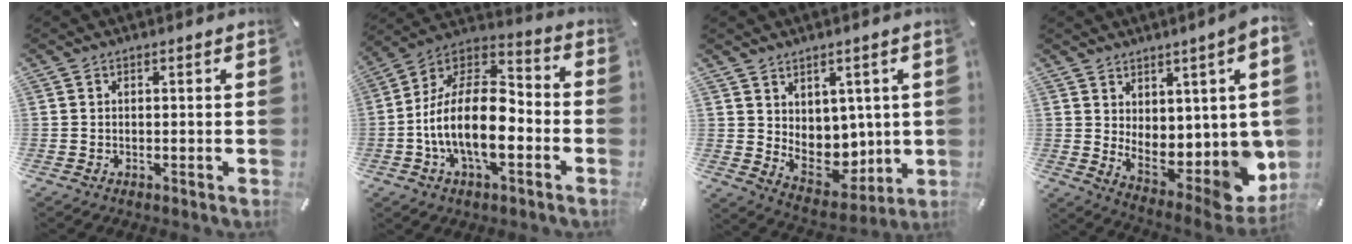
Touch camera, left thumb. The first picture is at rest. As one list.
[{"total": 17.6, "force": [-5.6, 9.3, 13.8], "torque": [-0.282, 0.012, -0.101]}, {"total": 8.1, "force": [3.0, 6.9, 3.0], "torque": [-0.039, -0.042, 0.070]}, {"total": 11.7, "force": [-0.8, 5.6, 10.2], "torque": [-0.086, -0.033, -0.001]}]